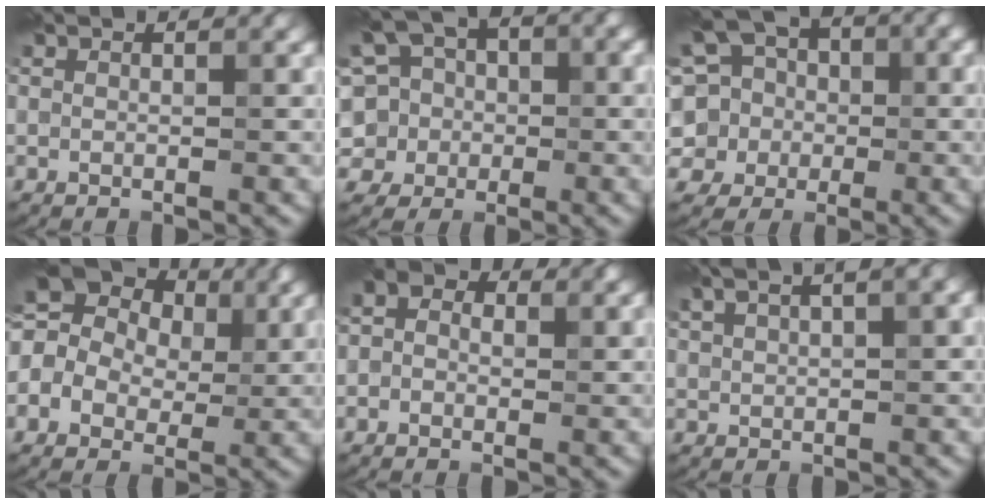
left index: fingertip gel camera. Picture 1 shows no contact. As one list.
[{"total": 8.2, "force": [-0.8, 7.3, 3.8], "torque": [-0.068, 0.029, -0.045]}, {"total": 7.7, "force": [0.0, 7.1, 3.0], "torque": [-0.063, 0.034, -0.031]}, {"total": 12.7, "force": [3.9, 10.1, 6.6], "torque": [-0.122, 0.044, 0.030]}, {"total": 3.9, "force": [1.0, 2.9, 2.4], "torque": [-0.015, 0.008, -0.019]}, {"total": 4.8, "force": [2.9, 1.5, 3.6], "torque": [-0.063, 0.021, 0.049]}]